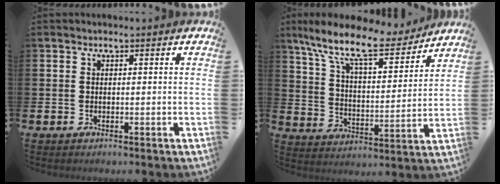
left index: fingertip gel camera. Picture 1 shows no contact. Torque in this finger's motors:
{"motor_torque": [1.07, -1.07, 0.55, 0.21]}